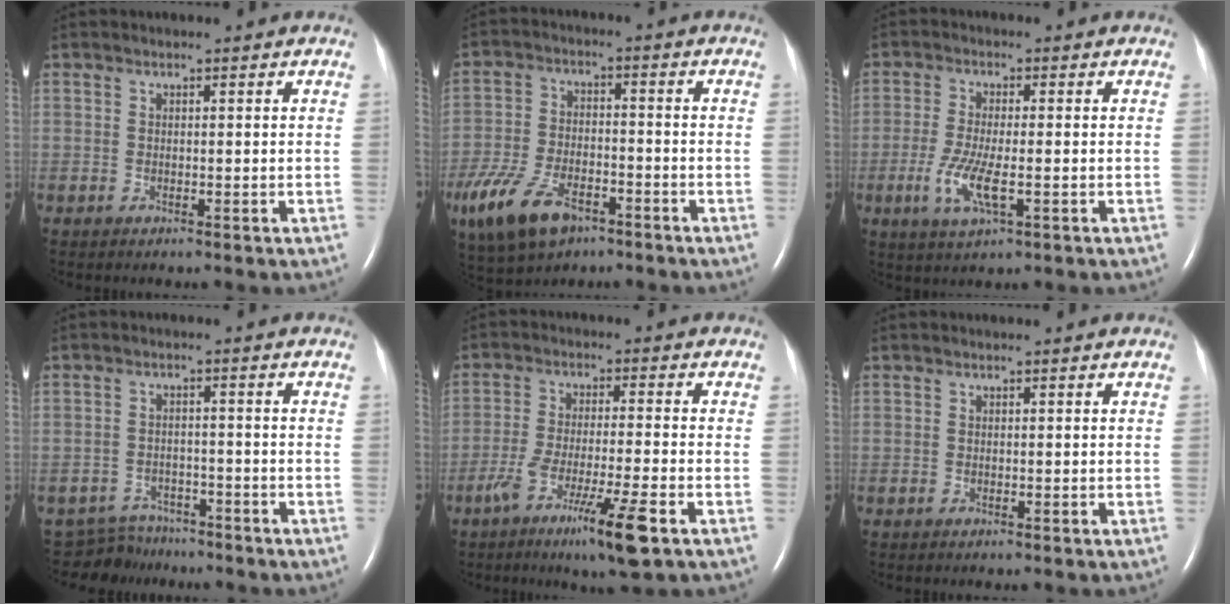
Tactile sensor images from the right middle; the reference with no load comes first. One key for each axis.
{"total": 13.6, "fx": -8.2, "fy": 6.6, "fz": 8.6, "tx": -0.195, "ty": -0.011, "tz": -0.145}
{"total": 6.0, "fx": -1.8, "fy": 1.2, "fz": 5.6, "tx": -0.124, "ty": -0.013, "tz": -0.032}
{"total": 5.3, "fx": -4.8, "fy": 1.9, "fz": -1.1, "tx": 0.014, "ty": 0.007, "tz": -0.079}
{"total": 10.1, "fx": -5.5, "fy": -0.1, "fz": 8.4, "tx": -0.155, "ty": -0.025, "tz": -0.096}
{"total": 0.0}